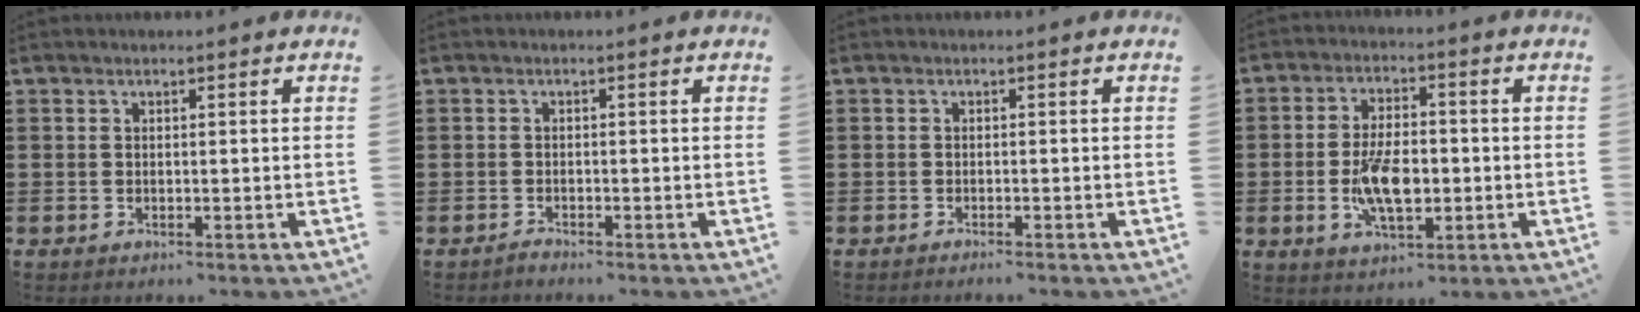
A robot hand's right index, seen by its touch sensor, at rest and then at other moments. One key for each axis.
{"total": 1.0, "fx": -1.0, "fy": 0.0, "fz": 0.0, "tx": -0.003, "ty": 0.000, "tz": -0.021}
{"total": 0.8, "fx": -0.8, "fy": -0.2, "fz": 0.1, "tx": -0.004, "ty": -0.004, "tz": -0.016}
{"total": 8.2, "fx": -1.7, "fy": 4.0, "fz": 7.0, "tx": -0.153, "ty": -0.001, "tz": -0.034}